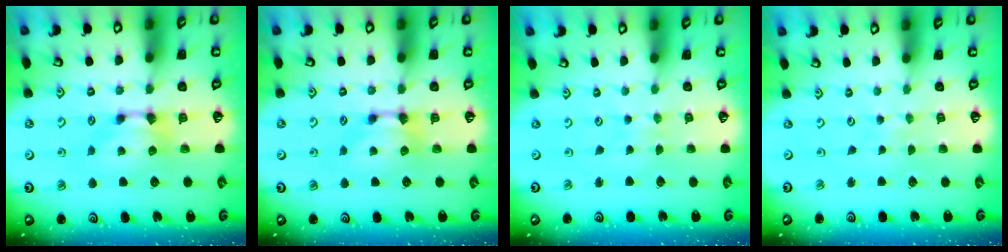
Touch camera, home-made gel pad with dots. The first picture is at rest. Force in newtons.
{"total": 0.0}
{"total": 4.5, "press": 4.5, "slide": 0.1}
{"total": 5.2, "press": 5.2, "slide": 0.2}